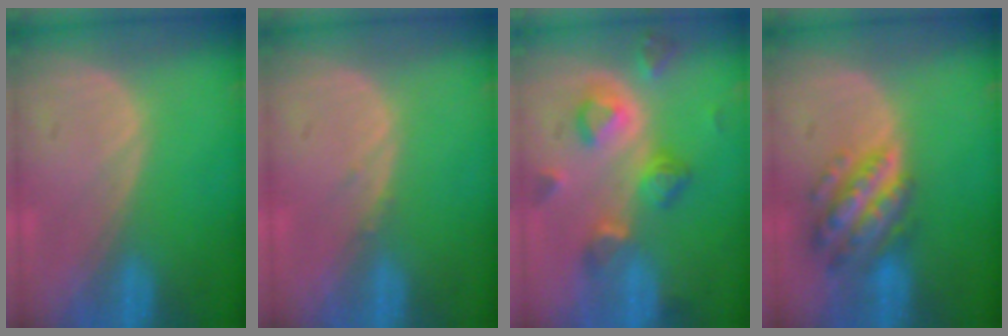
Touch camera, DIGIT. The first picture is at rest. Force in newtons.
{"total": 0.6, "press": 0.6, "slide": 0.3}
{"total": 7.8, "press": 7.1, "slide": 3.2}
{"total": 7.4, "press": 7.3, "slide": 0.5}